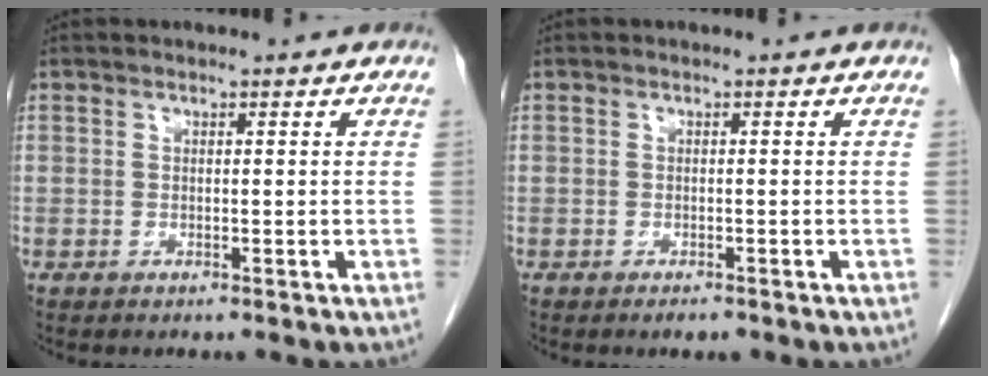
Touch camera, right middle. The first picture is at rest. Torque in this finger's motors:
{"motor_torque": [0.60, -0.18, -0.01, 0.00]}